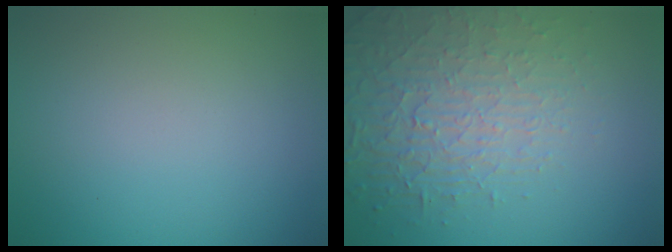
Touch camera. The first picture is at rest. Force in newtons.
{"total": 3.8, "press": 3.6, "slide": 1.2}